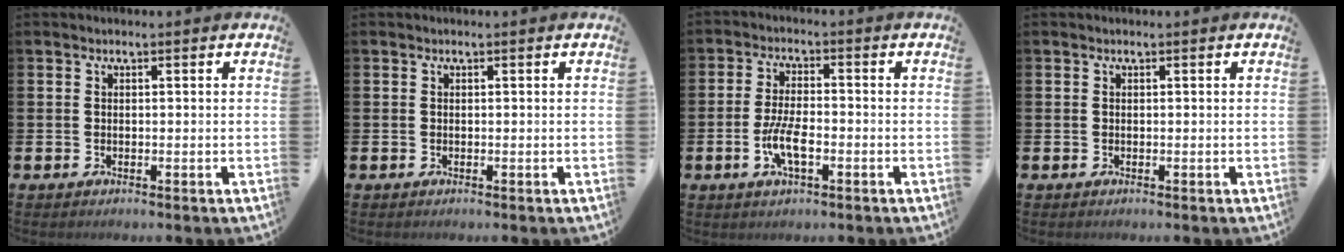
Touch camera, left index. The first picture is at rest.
{"total": 0.0}
{"total": 5.3, "force": [-1.6, 1.9, 4.7], "torque": [-0.091, 0.002, -0.031]}
{"total": 0.0}